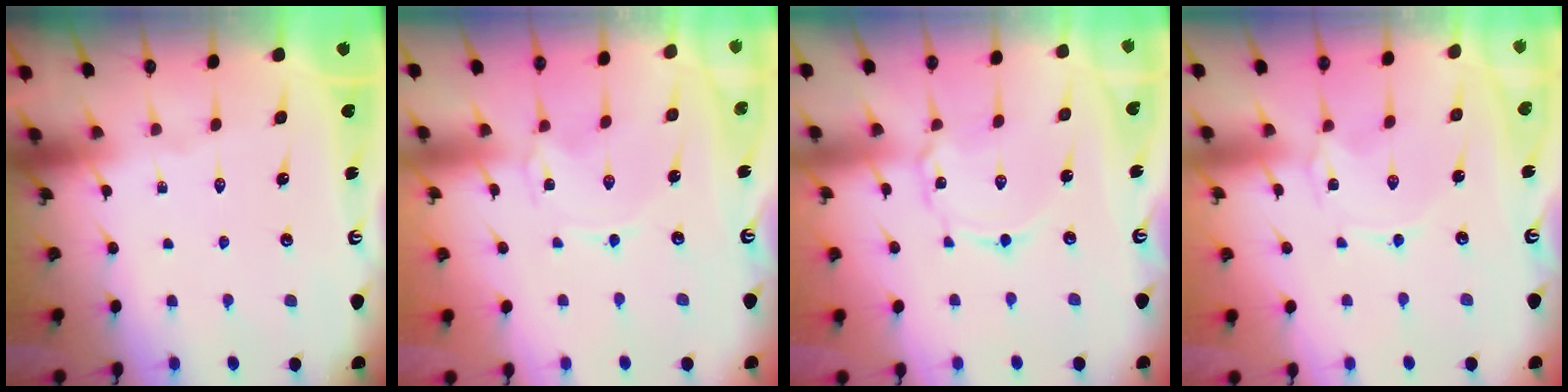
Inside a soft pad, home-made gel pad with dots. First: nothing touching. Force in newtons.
{"total": 0.0}
{"total": 2.8, "press": 2.8, "slide": 0.3}
{"total": 0.0}